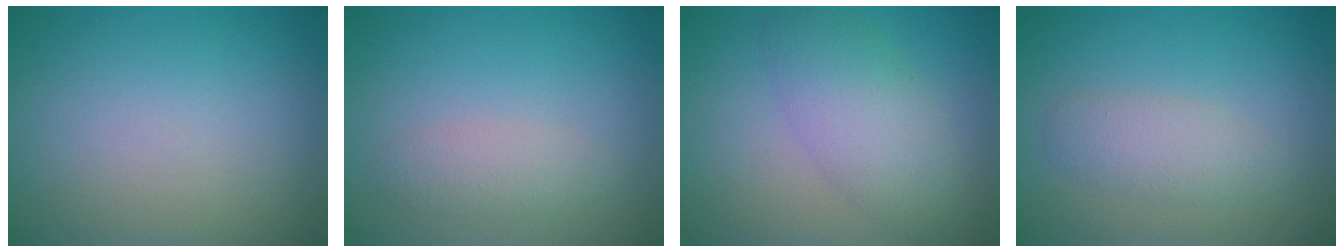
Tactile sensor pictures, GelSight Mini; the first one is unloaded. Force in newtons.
{"total": 1.7, "press": 1.7, "slide": 0.1}
{"total": 4.5, "press": 4.5, "slide": 0.2}
{"total": 2.3, "press": 2.3, "slide": 0.1}